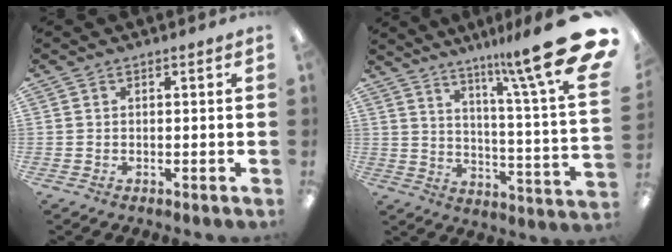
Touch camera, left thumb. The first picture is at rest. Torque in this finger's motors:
{"motor_torque": [3.33, 1.68, 1.58, -1.19, 0.15]}